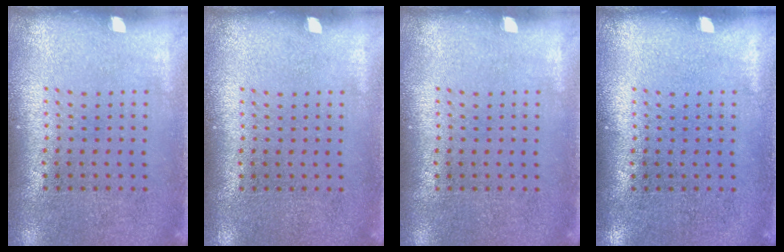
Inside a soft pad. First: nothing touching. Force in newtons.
{"total": 0.0}
{"total": 0.0}
{"total": 0.0}